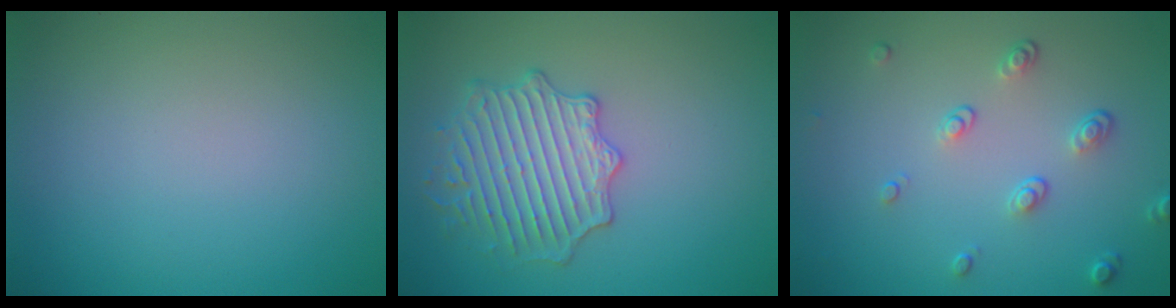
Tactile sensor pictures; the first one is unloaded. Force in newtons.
{"total": 3.9, "press": 3.9, "slide": 0.1}
{"total": 2.2, "press": 1.4, "slide": 1.7}